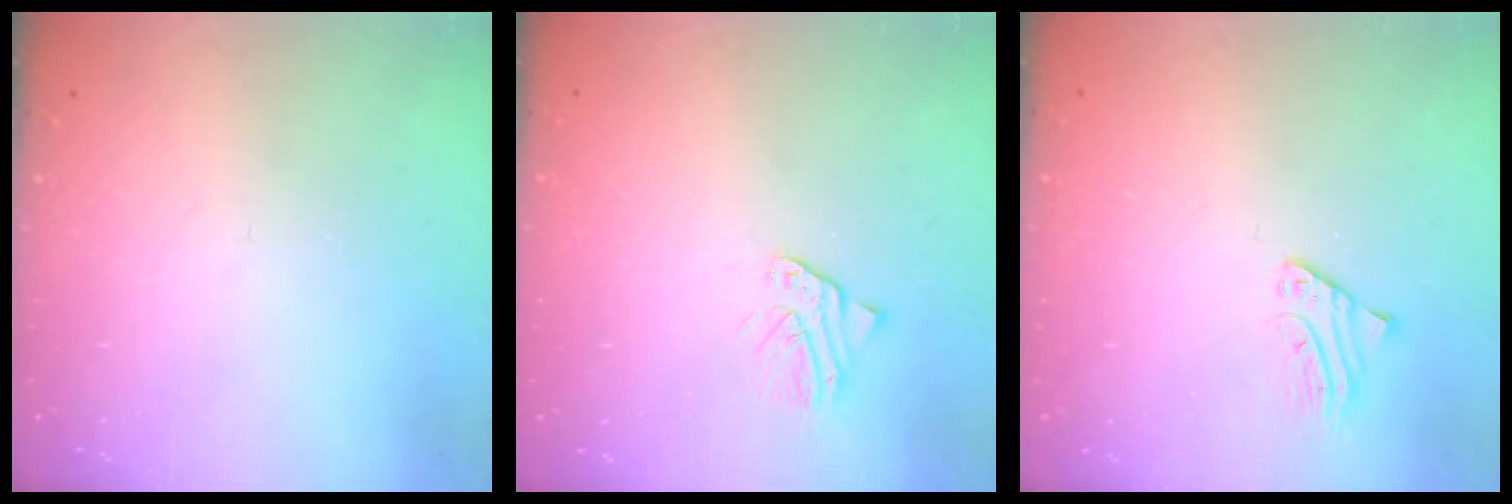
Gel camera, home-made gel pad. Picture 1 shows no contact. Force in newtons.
{"total": 2.5, "press": 2.4, "slide": 0.3}
{"total": 2.4, "press": 2.4, "slide": 0.2}